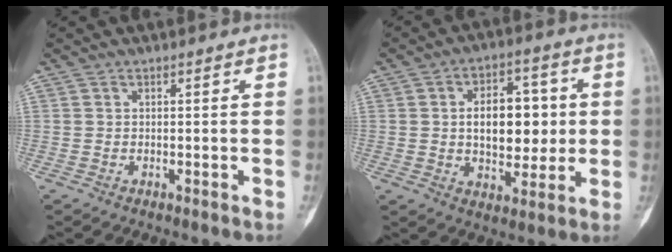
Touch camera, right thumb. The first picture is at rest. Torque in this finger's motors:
{"motor_torque": [0.36, 0.39, 0.09, 0.06, 0.28]}